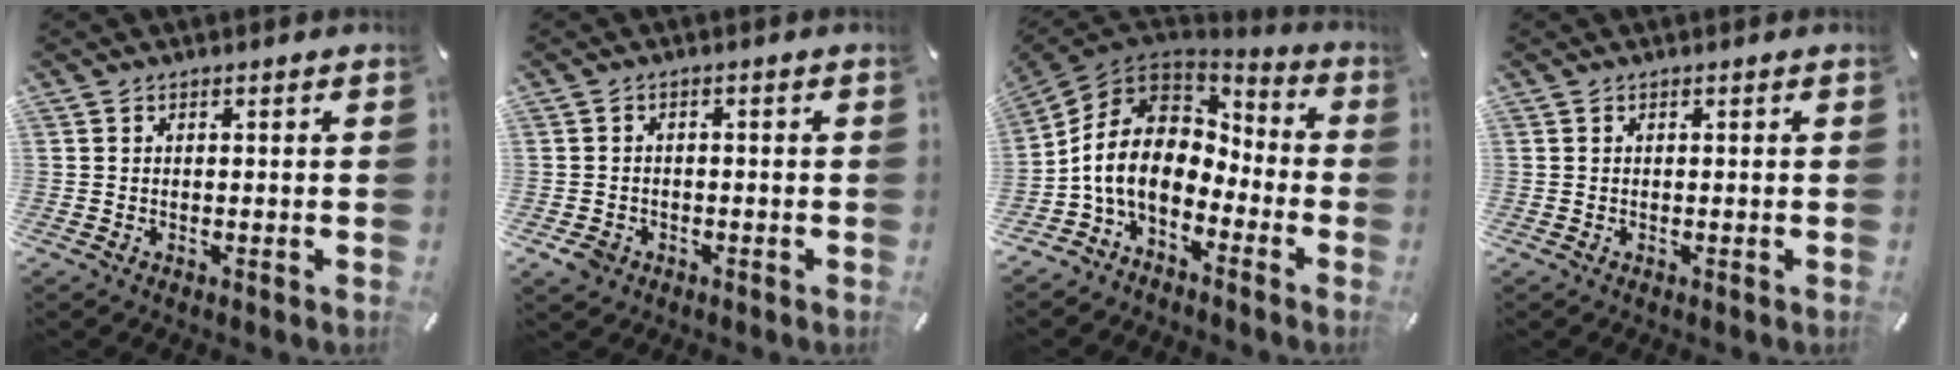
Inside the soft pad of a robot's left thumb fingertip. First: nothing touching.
{"total": 3.1, "force": [-1.7, 2.4, 1.0], "torque": [-0.023, 0.006, -0.035]}
{"total": 12.1, "force": [-3.1, 8.9, 7.6], "torque": [-0.180, 0.011, -0.065]}
{"total": 0.0}